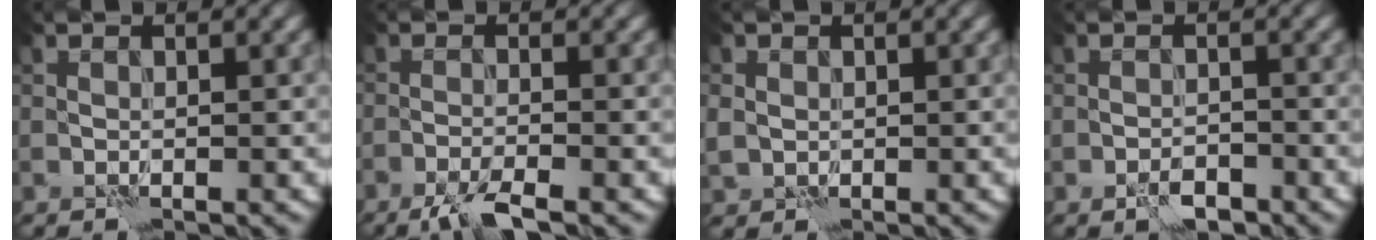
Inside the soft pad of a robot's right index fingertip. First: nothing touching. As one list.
[{"total": 3.5, "force": [-2.6, 0.4, 2.3], "torque": [-0.044, 0.000, -0.056]}, {"total": 1.7, "force": [0.0, 1.6, 0.6], "torque": [-0.016, -0.002, -0.002]}, {"total": 2.2, "force": [-1.6, 0.8, 1.3], "torque": [-0.020, 0.006, -0.030]}]